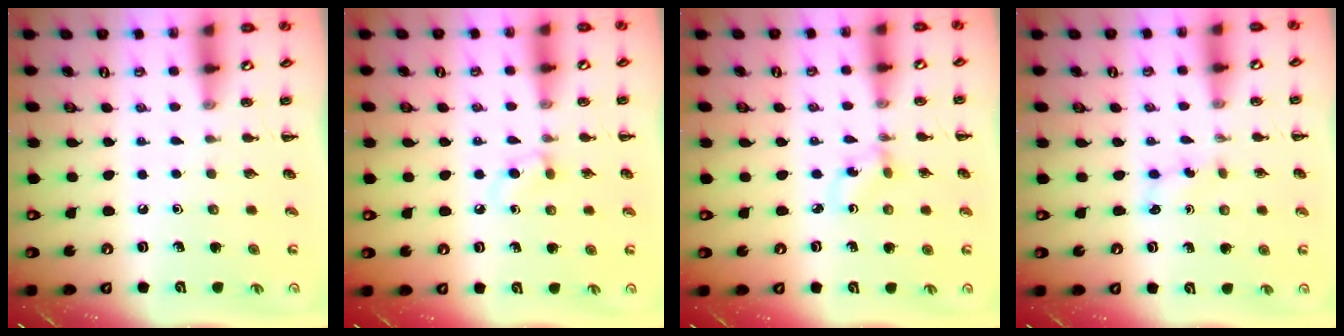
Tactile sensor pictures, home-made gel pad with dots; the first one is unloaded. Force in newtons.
{"total": 3.5, "press": 3.2, "slide": 1.3}
{"total": 1.7, "press": 1.6, "slide": 0.7}
{"total": 3.2, "press": 3.0, "slide": 1.0}